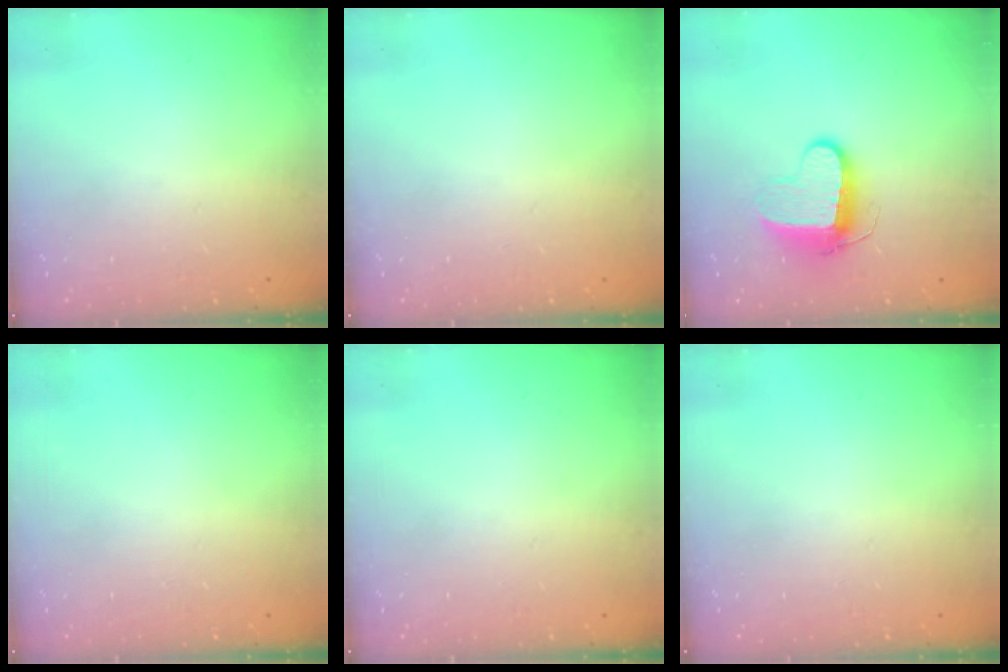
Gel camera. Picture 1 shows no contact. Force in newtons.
{"total": 0.0}
{"total": 10.3, "press": 10.3, "slide": 0.4}
{"total": 0.0}
{"total": 0.0}
{"total": 0.0}